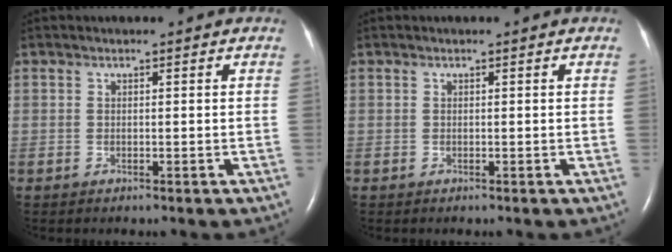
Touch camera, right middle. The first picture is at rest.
{"total": 0.0}